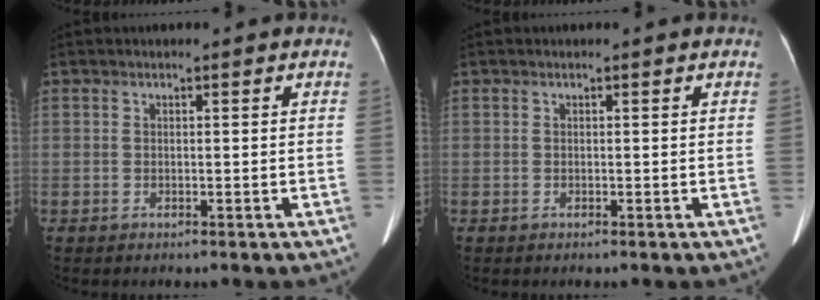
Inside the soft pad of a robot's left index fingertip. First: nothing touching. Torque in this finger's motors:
{"motor_torque": [0.02, 0.08, 0.00, 0.01]}